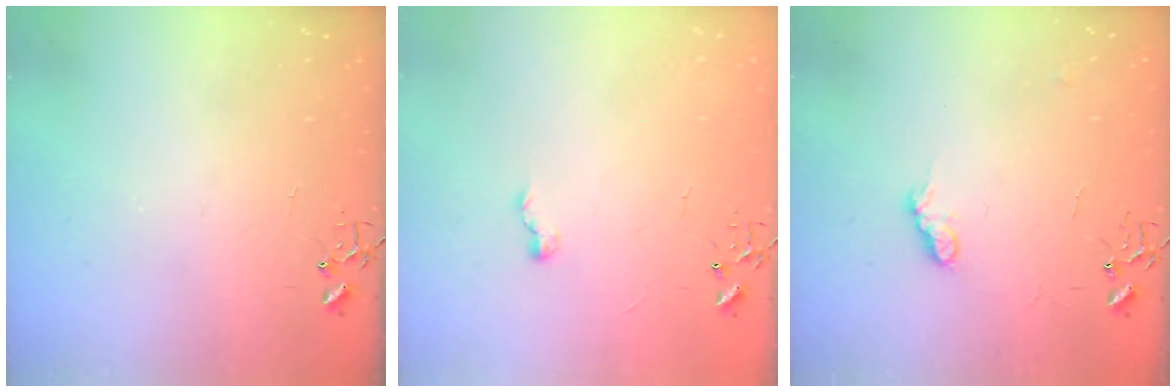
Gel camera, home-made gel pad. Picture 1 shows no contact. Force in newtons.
{"total": 5.7, "press": 5.6, "slide": 0.7}
{"total": 7.6, "press": 7.6, "slide": 0.5}